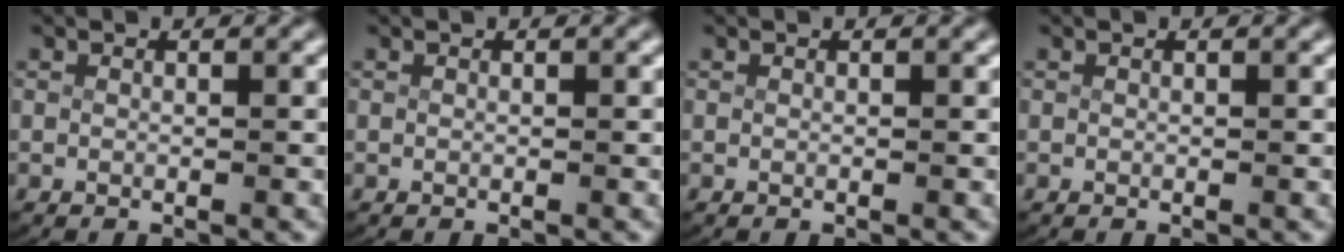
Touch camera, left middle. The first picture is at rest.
{"total": 0.0}
{"total": 0.0}
{"total": 0.0}